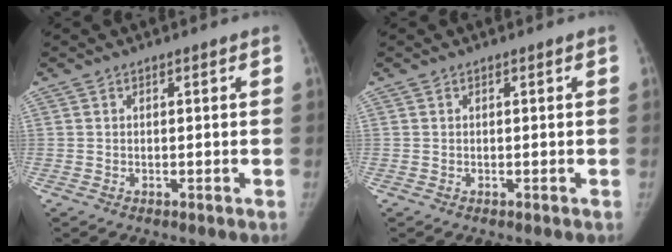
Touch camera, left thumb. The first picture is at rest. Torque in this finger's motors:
{"motor_torque": [-0.09, -0.12, 0.45, -0.13, 0.08]}